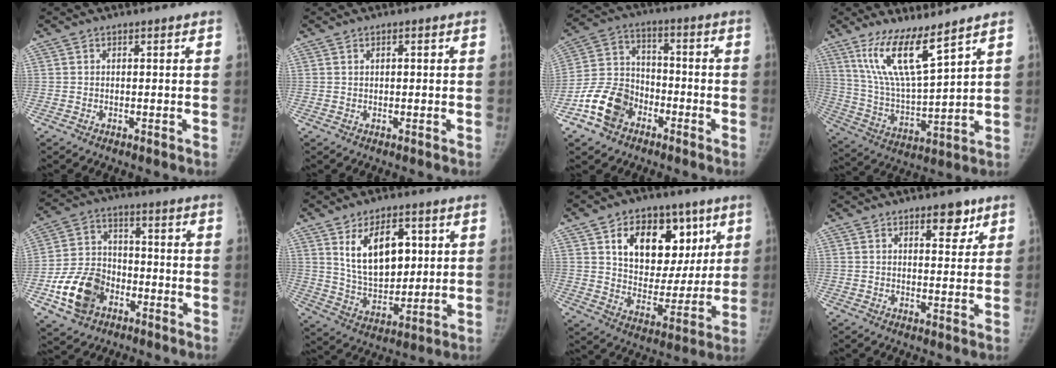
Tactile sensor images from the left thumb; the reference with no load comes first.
{"total": 0.7, "force": [0.2, 0.3, 0.6], "torque": [-0.008, 0.002, 0.005]}
{"total": 11.9, "force": [-6.4, 8.6, 5.2], "torque": [-0.083, 0.047, -0.125]}
{"total": 13.1, "force": [8.7, 2.3, 9.5], "torque": [-0.172, -0.059, 0.184]}
{"total": 13.0, "force": [-5.6, 9.5, 6.8], "torque": [-0.104, 0.027, -0.101]}
{"total": 13.4, "force": [4.5, 7.7, 10.0], "torque": [-0.133, -0.025, 0.093]}
{"total": 19.0, "force": [7.7, 12.7, 11.8], "torque": [-0.122, -0.025, 0.127]}
{"total": 5.1, "force": [3.2, 2.4, 3.2], "torque": [-0.016, -0.019, 0.042]}